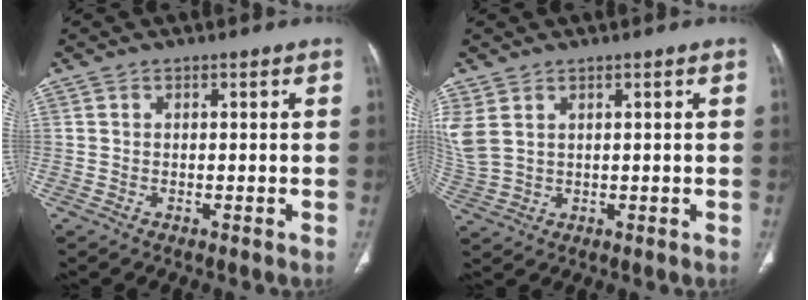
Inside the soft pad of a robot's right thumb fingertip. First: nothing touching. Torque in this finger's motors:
{"motor_torque": [-0.85, 1.14, 0.90, 0.45, 0.30]}